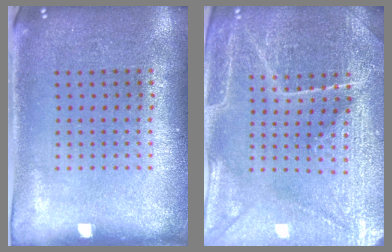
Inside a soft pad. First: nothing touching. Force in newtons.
{"total": 4.3, "press": 4.2, "slide": 1.0}